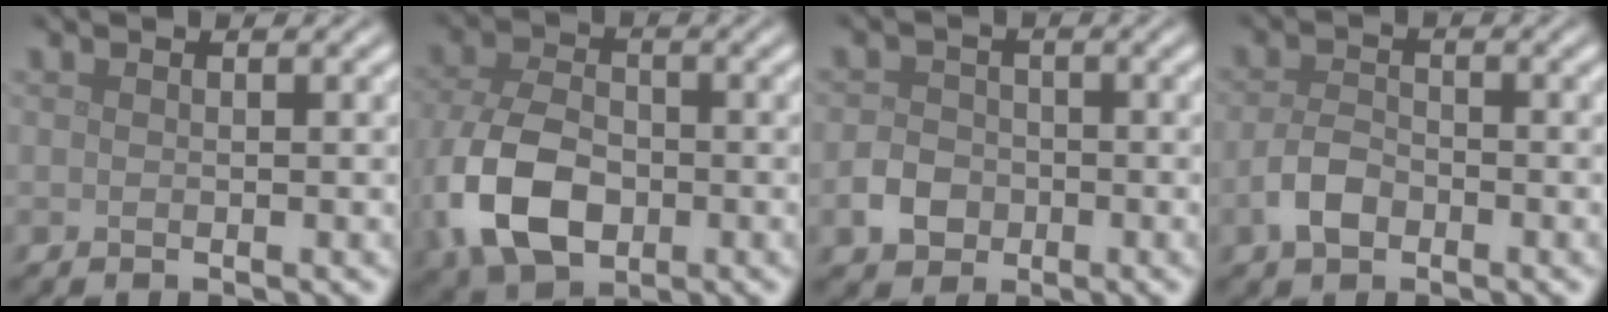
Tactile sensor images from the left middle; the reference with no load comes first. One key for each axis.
{"total": 8.9, "fx": -2.7, "fy": 5.9, "fz": 6.1, "tx": -0.151, "ty": -0.012, "tz": -0.062}
{"total": 3.0, "fx": -1.1, "fy": 2.4, "fz": 1.3, "tx": -0.021, "ty": 0.002, "tz": -0.024}
{"total": 2.8, "fx": -1.4, "fy": 1.7, "fz": 1.7, "tx": -0.034, "ty": 0.003, "tz": -0.033}